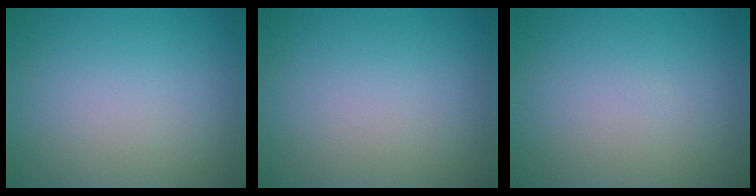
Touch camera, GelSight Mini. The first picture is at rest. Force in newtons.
{"total": 0.0}
{"total": 0.0}